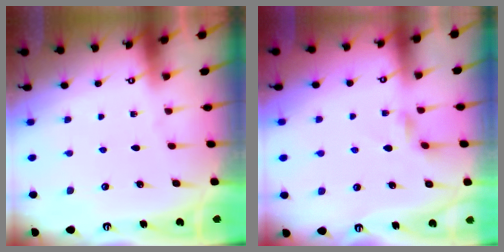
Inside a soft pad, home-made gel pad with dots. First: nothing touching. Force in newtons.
{"total": 2.7, "press": 2.7, "slide": 0.5}